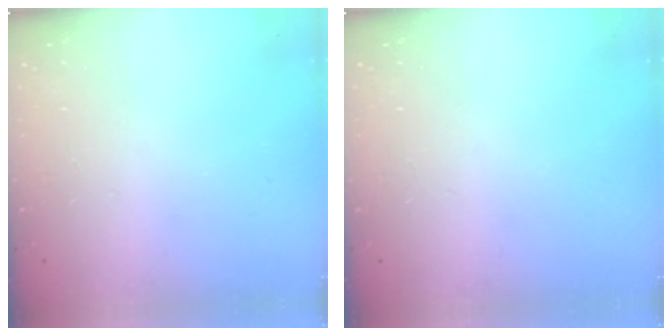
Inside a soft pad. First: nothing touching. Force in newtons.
{"total": 0.0}